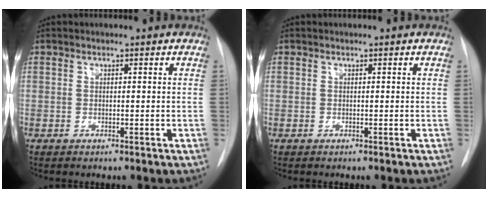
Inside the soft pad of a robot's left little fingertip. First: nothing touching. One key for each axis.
{"total": 0.0}